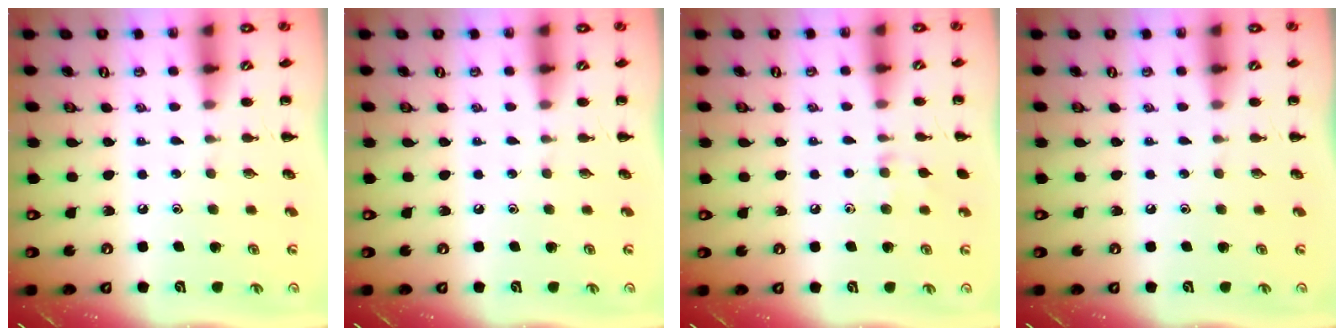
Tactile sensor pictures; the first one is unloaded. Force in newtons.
{"total": 0.0}
{"total": 6.2, "press": 6.0, "slide": 1.8}
{"total": 0.0}